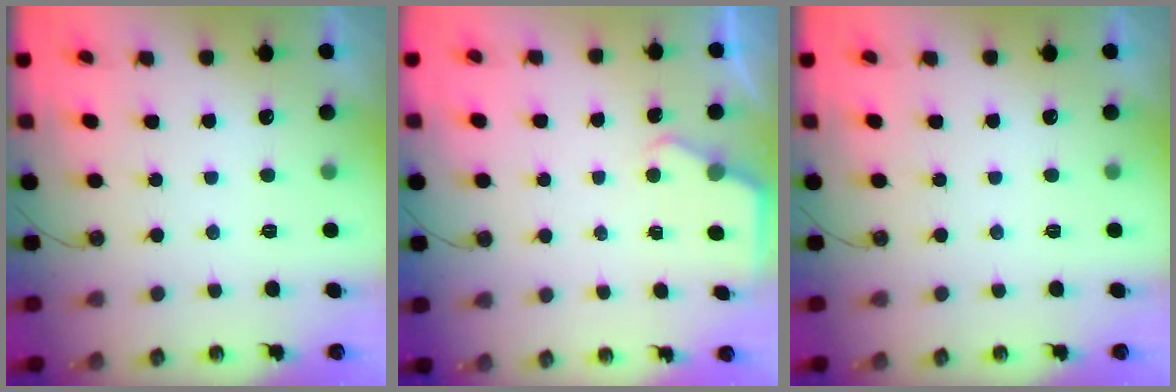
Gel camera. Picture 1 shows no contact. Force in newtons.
{"total": 2.9, "press": 2.8, "slide": 0.4}
{"total": 0.0}